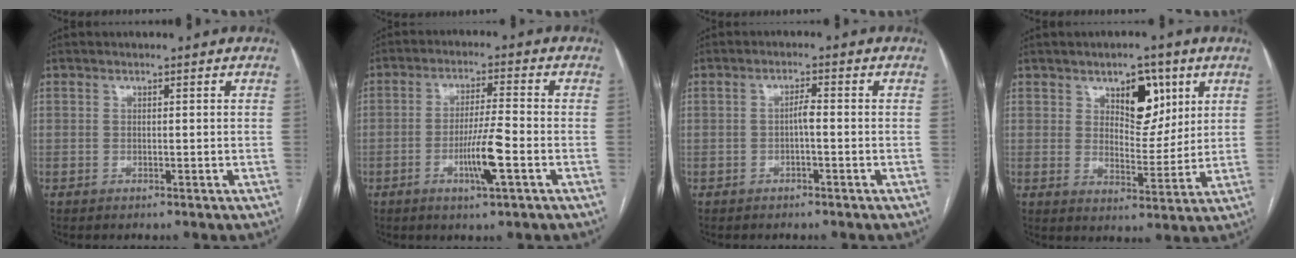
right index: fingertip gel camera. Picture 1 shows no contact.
{"total": 7.2, "force": [-2.5, 0.1, 6.7], "torque": [-0.125, -0.007, -0.046]}
{"total": 1.9, "force": [-0.5, 0.3, 1.8], "torque": [-0.029, 0.004, -0.010]}
{"total": 8.1, "force": [4.0, 4.1, 5.7], "torque": [-0.081, 0.004, 0.065]}